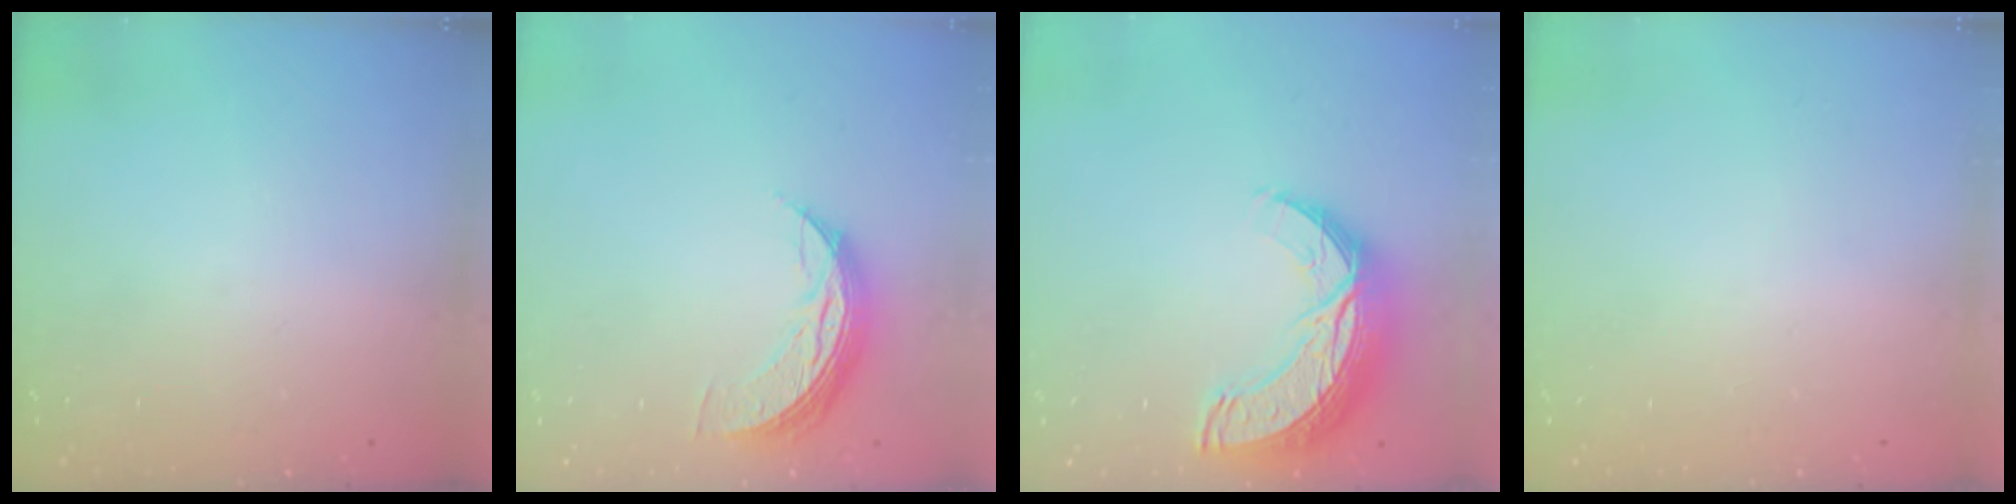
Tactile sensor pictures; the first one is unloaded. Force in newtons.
{"total": 8.3, "press": 8.3, "slide": 0.5}
{"total": 15.0, "press": 14.9, "slide": 1.0}
{"total": 0.0}